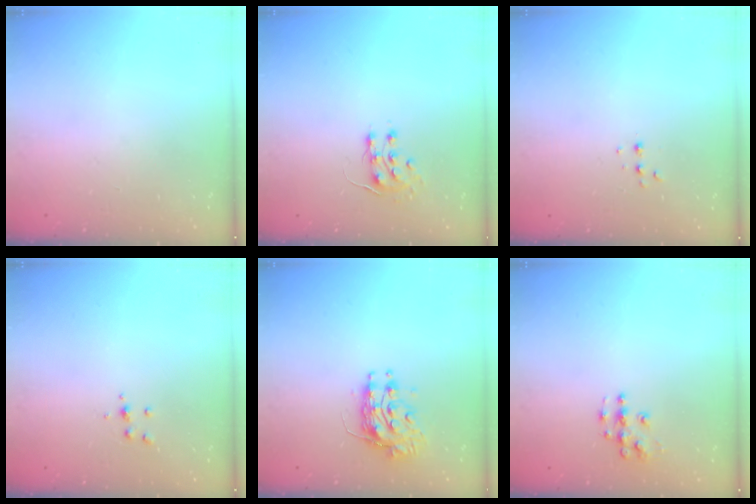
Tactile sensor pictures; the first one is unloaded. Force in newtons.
{"total": 7.4, "press": 7.4, "slide": 0.7}
{"total": 4.7, "press": 4.6, "slide": 0.8}
{"total": 4.1, "press": 4.1, "slide": 0.6}
{"total": 9.3, "press": 9.2, "slide": 0.6}
{"total": 5.9, "press": 5.9, "slide": 0.4}